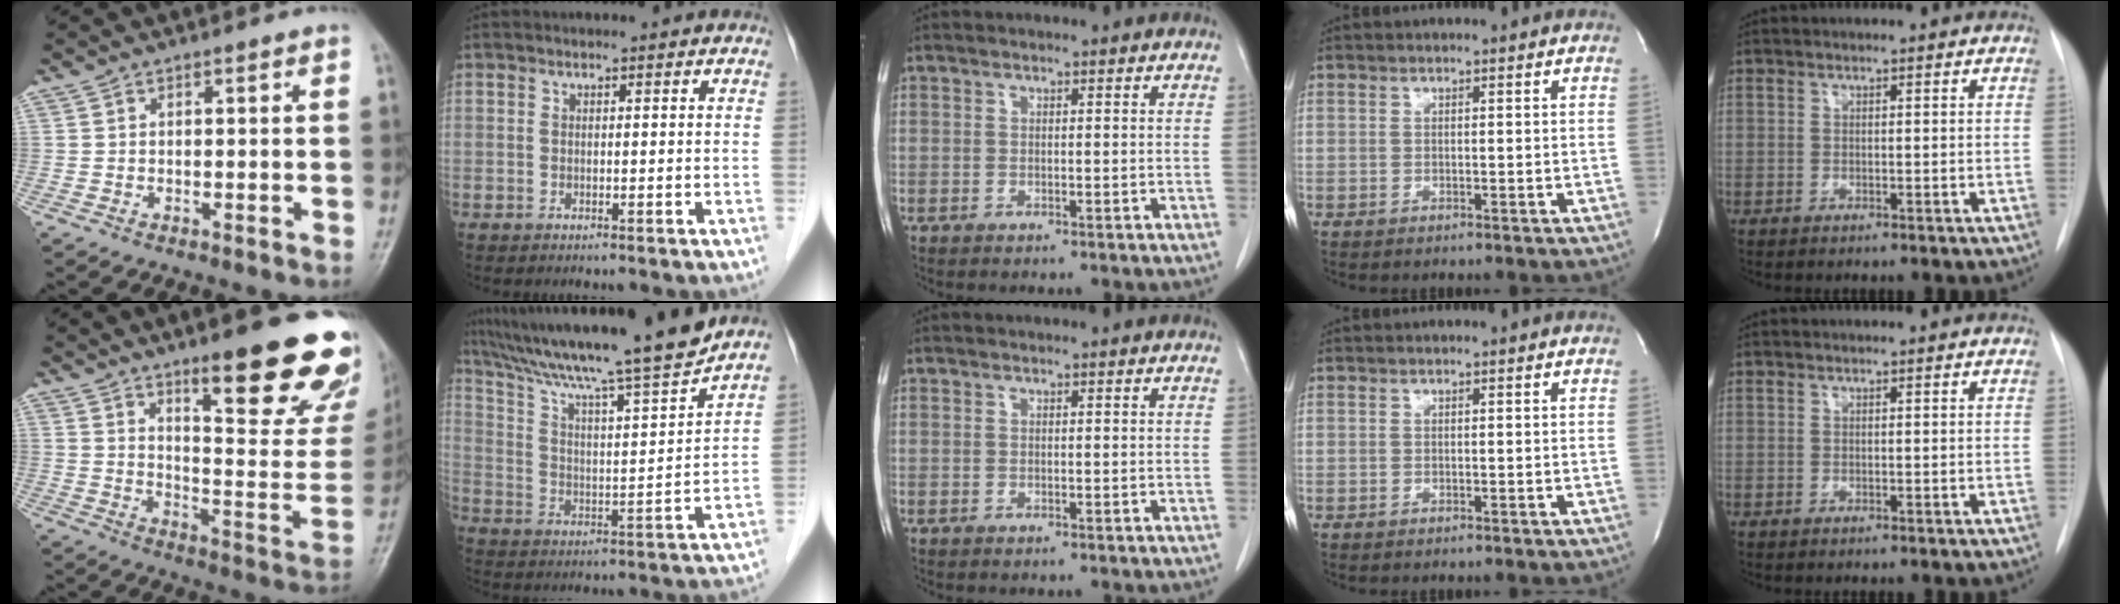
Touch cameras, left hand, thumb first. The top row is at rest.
{"thumb": {"total": 23.6, "force": [14.7, 6.0, 17.4], "torque": [-0.187, -0.092, 0.211]}, "index": {"total": 19.4, "force": [16.7, -1.4, 9.7], "torque": [-0.167, -0.013, 0.265]}}